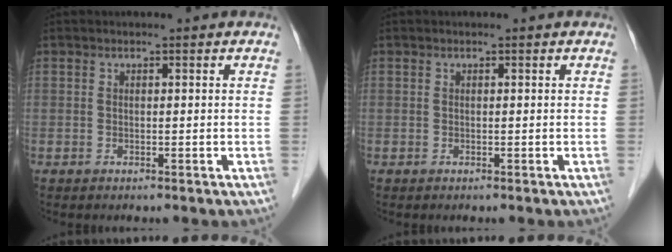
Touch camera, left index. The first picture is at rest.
{"total": 0.0}